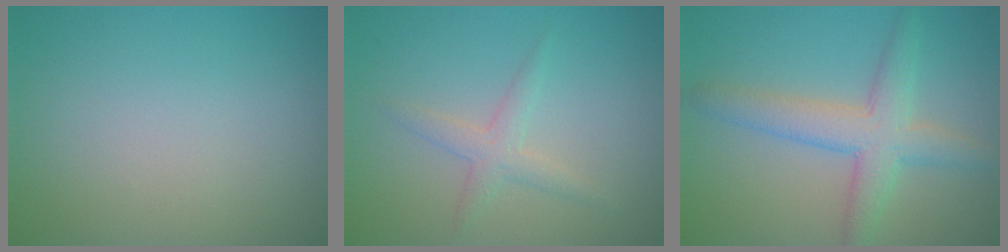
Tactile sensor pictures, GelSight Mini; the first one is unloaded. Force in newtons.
{"total": 1.9, "press": 1.9, "slide": 0.0}
{"total": 4.7, "press": 4.7, "slide": 0.3}